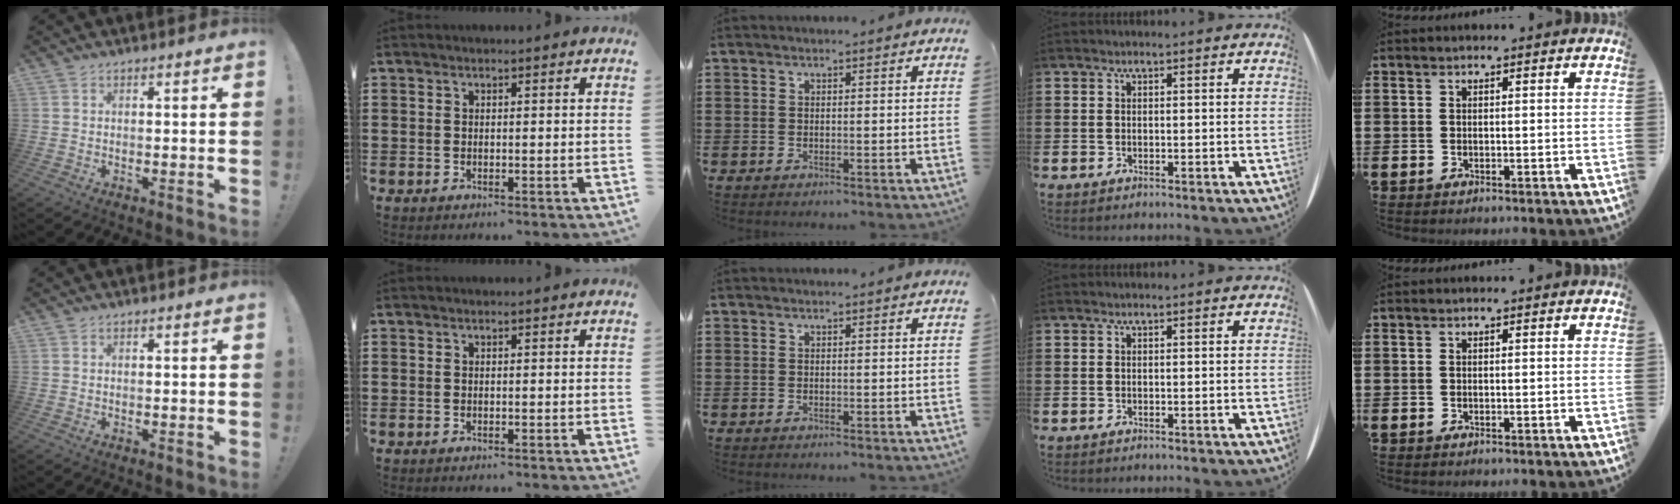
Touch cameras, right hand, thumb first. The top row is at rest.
{}